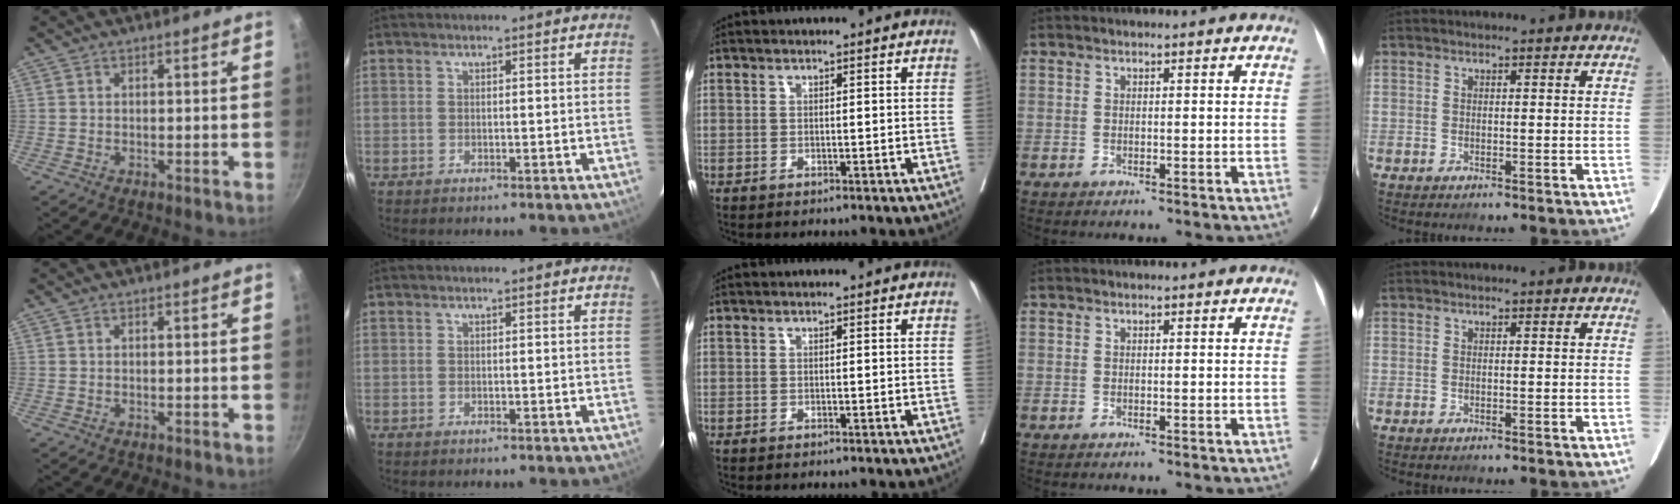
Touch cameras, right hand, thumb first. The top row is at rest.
{}